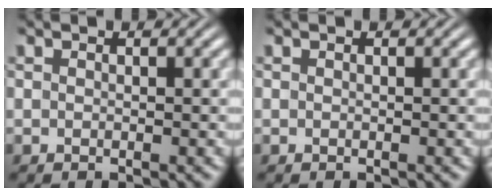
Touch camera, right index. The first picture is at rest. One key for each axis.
{"total": 0.0}